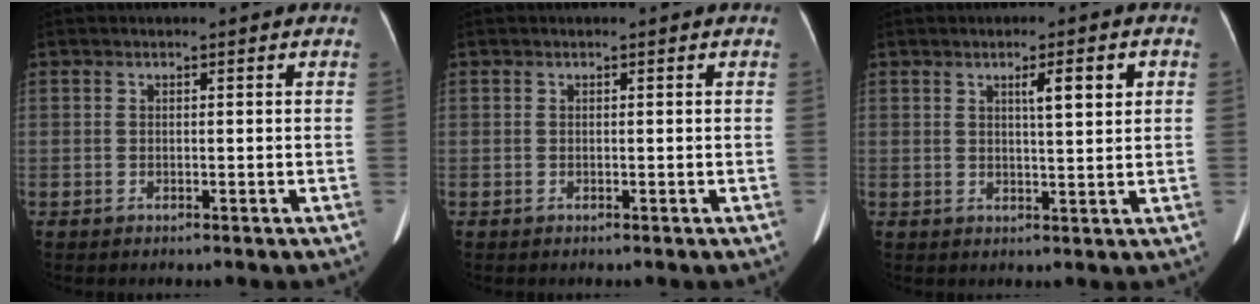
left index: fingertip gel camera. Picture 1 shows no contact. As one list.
[{"total": 0.0}, {"total": 4.4, "force": [1.6, 0.3, 4.0], "torque": [-0.064, 0.005, 0.026]}]